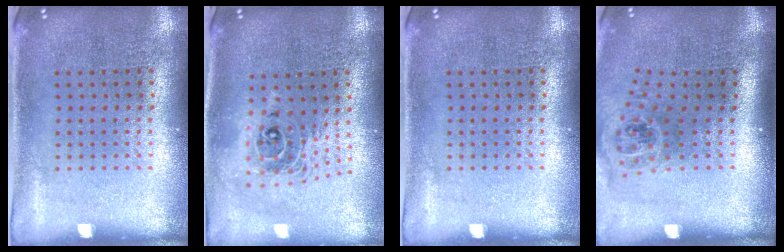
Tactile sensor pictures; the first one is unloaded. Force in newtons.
{"total": 2.0, "press": 1.6, "slide": 1.3}
{"total": 0.0}
{"total": 1.3, "press": 1.0, "slide": 0.8}